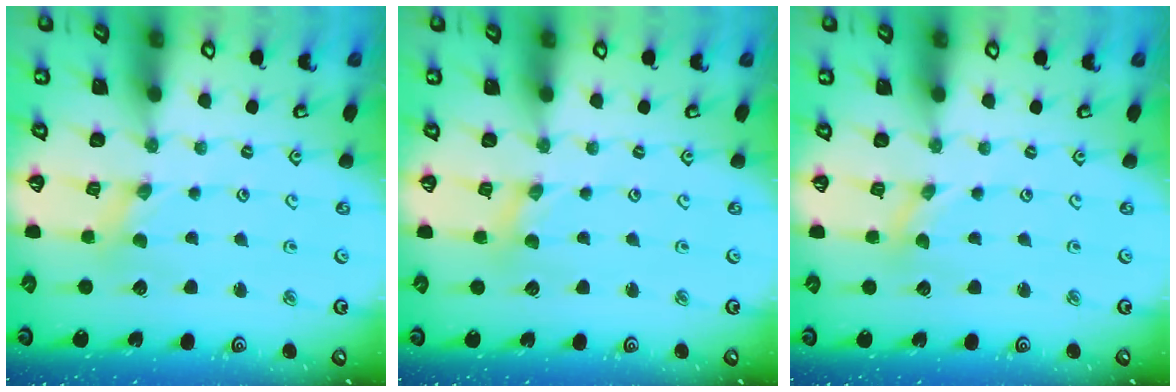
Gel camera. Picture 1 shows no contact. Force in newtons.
{"total": 0.7, "press": 0.7, "slide": 0.1}
{"total": 0.0}